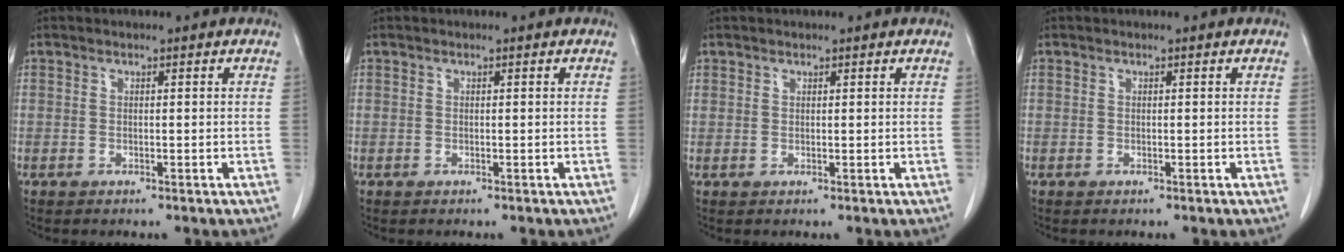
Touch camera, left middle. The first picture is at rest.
{"total": 0.0}
{"total": 0.8, "force": [0.6, 0.6, 0.0], "torque": [0.007, 0.001, 0.007]}
{"total": 0.0}